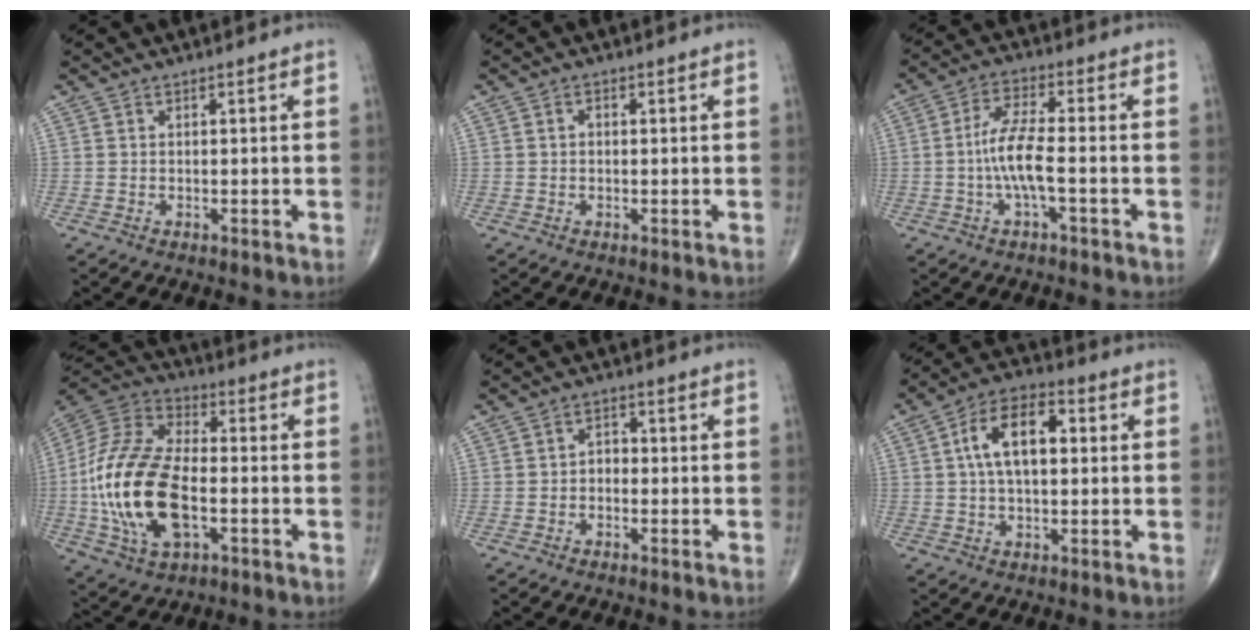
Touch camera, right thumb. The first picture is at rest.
{"total": 1.1, "force": [0.1, 0.8, 0.8], "torque": [-0.008, 0.005, -0.002]}
{"total": 7.7, "force": [-1.6, 1.8, 7.3], "torque": [-0.161, 0.021, -0.036]}
{"total": 22.7, "force": [-3.8, 12.0, 18.9], "torque": [-0.393, 0.014, -0.069]}
{"total": 2.4, "force": [-0.7, 1.8, 1.4], "torque": [-0.008, 0.013, -0.023]}
{"total": 11.4, "force": [1.8, 6.1, 9.4], "torque": [-0.161, 0.024, 0.024]}